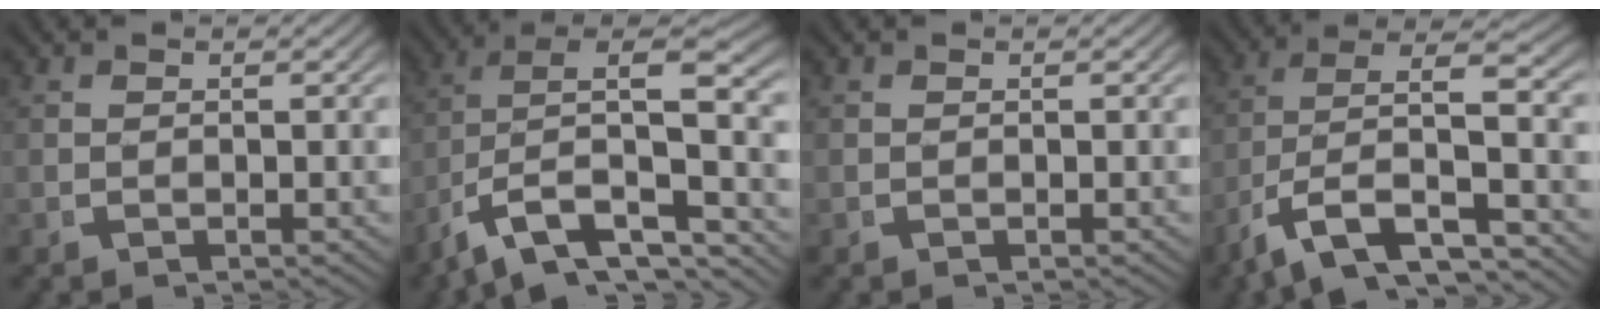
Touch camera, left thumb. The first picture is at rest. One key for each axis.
{"total": 10.3, "fx": -2.9, "fy": 6.0, "fz": 7.8, "tx": -0.148, "ty": -0.033, "tz": -0.033}
{"total": 0.0}
{"total": 8.0, "fx": -2.7, "fy": 4.3, "fz": 6.2, "tx": -0.135, "ty": -0.030, "tz": -0.027}